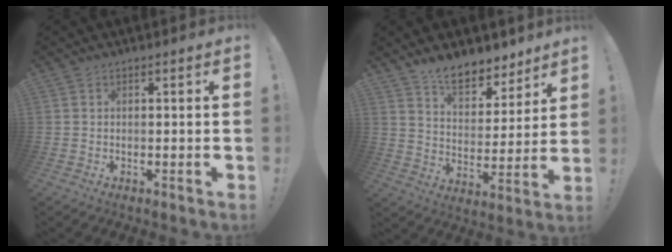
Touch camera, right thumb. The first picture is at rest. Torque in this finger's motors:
{"motor_torque": [-0.04, 0.31, 0.89, 0.85, 0.00]}